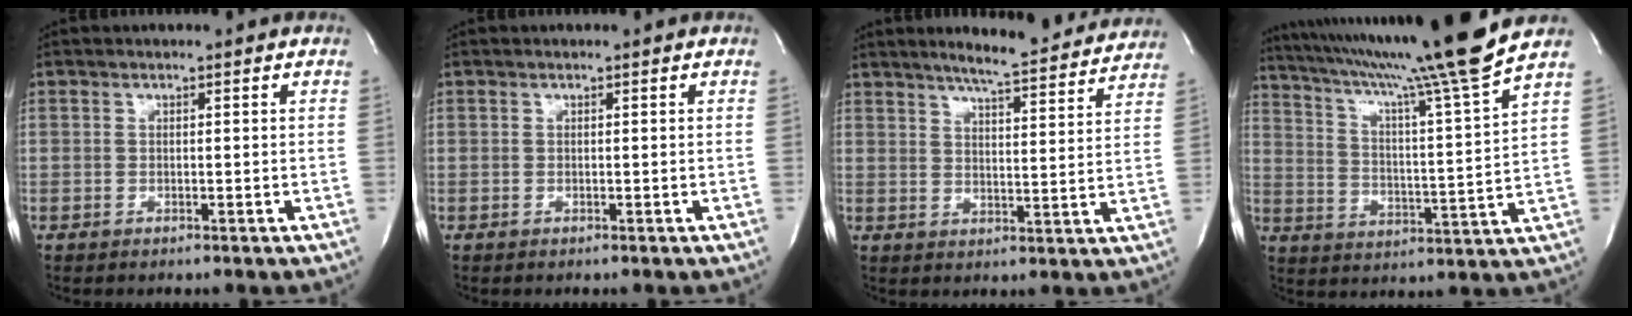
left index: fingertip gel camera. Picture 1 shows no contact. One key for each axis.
{"total": 0.0}
{"total": 13.6, "fx": 12.4, "fy": 1.1, "fz": 5.4, "tx": -0.076, "ty": -0.010, "tz": 0.154}
{"total": 20.4, "fx": 17.1, "fy": -3.3, "fz": 10.6, "tx": -0.185, "ty": -0.040, "tz": 0.254}